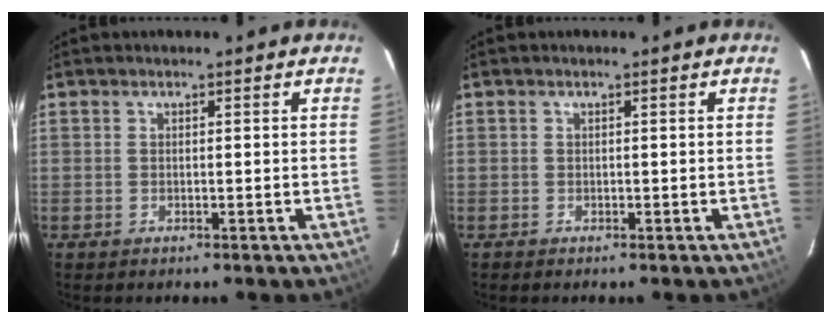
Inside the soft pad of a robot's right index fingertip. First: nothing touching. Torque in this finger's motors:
{"motor_torque": [-1.22, -0.62, -1.05, -0.21]}